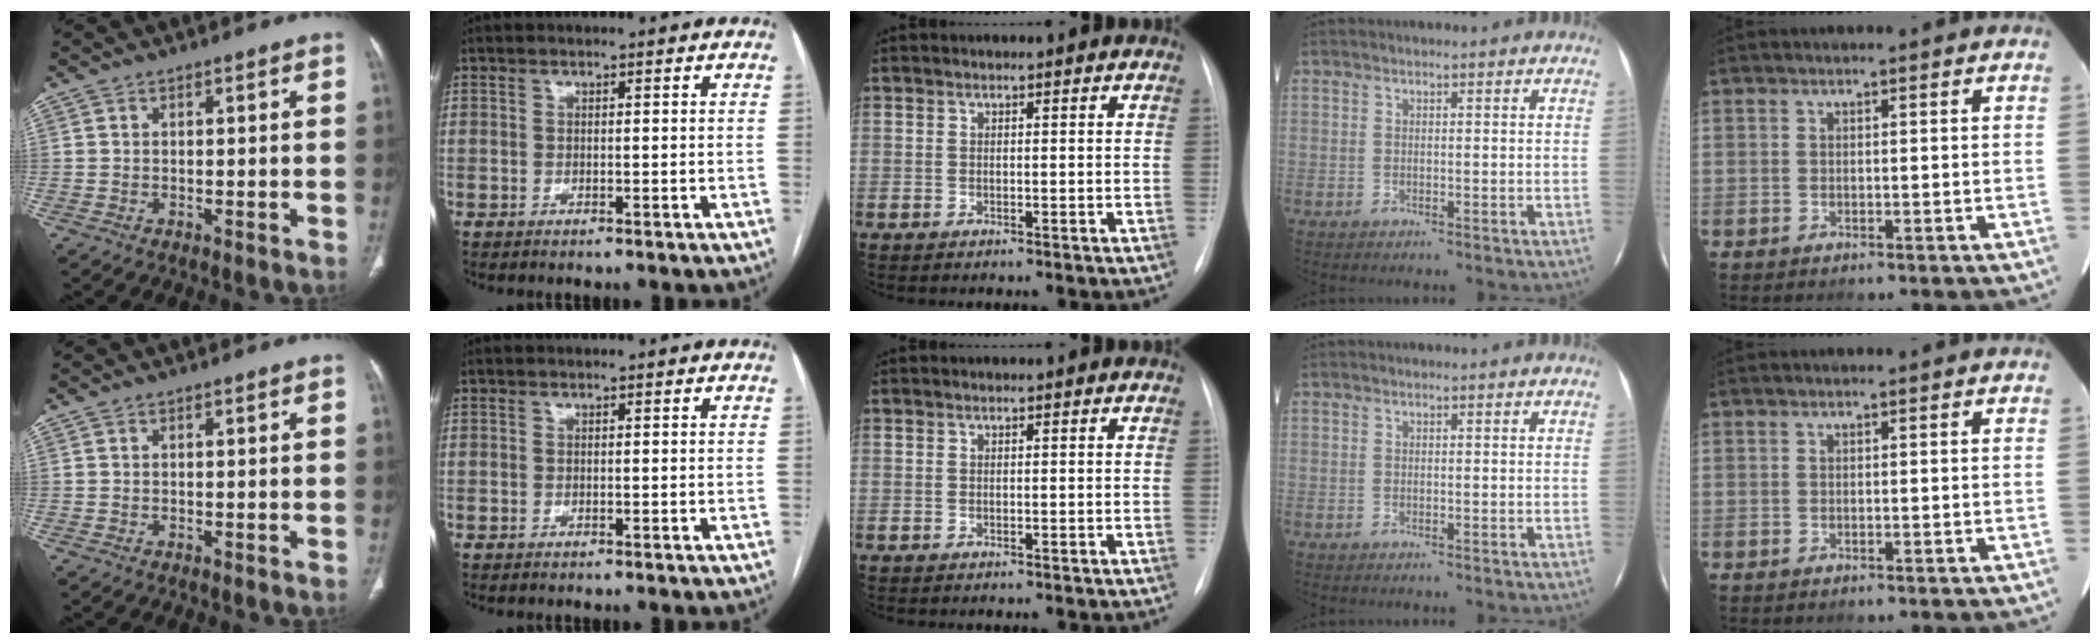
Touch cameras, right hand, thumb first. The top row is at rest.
{}